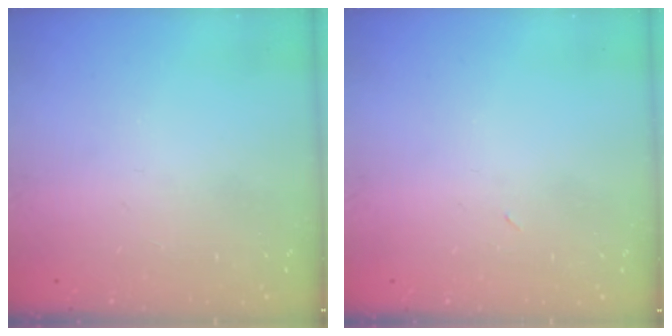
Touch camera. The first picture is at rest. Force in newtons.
{"total": 2.9, "press": 2.9, "slide": 0.7}